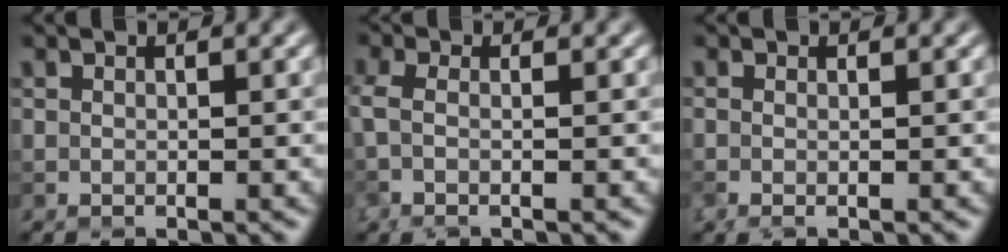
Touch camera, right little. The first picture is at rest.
{"total": 1.9, "force": [0.2, 0.5, 1.8], "torque": [-0.051, -0.007, -0.006]}
{"total": 0.8, "force": [-0.1, 0.2, 0.8], "torque": [-0.021, -0.008, -0.007]}